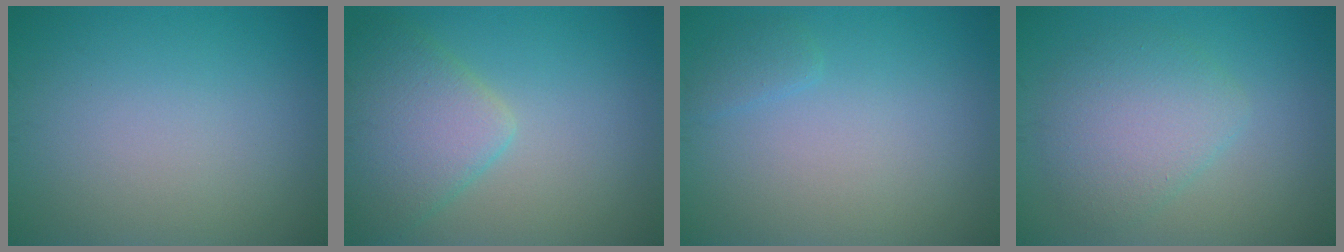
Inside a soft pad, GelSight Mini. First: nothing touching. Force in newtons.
{"total": 5.0, "press": 5.0, "slide": 0.2}
{"total": 1.0, "press": 1.0, "slide": 0.0}
{"total": 3.9, "press": 3.9, "slide": 0.2}